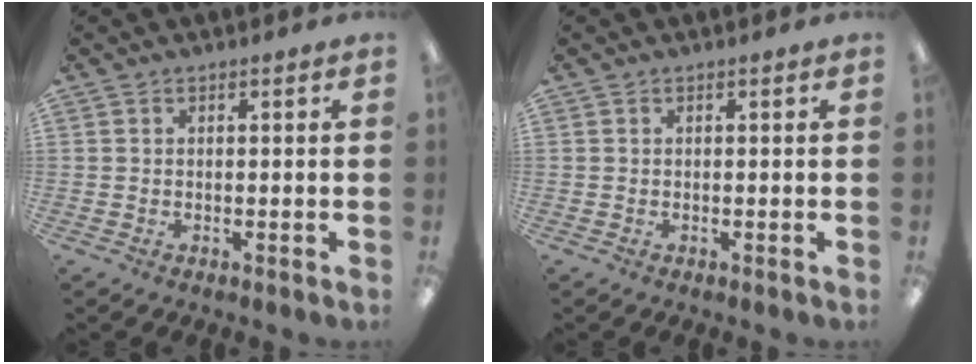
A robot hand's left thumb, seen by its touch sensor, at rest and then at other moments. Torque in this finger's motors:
{"motor_torque": [0.00, 0.00, 0.09, -0.09, 0.00]}